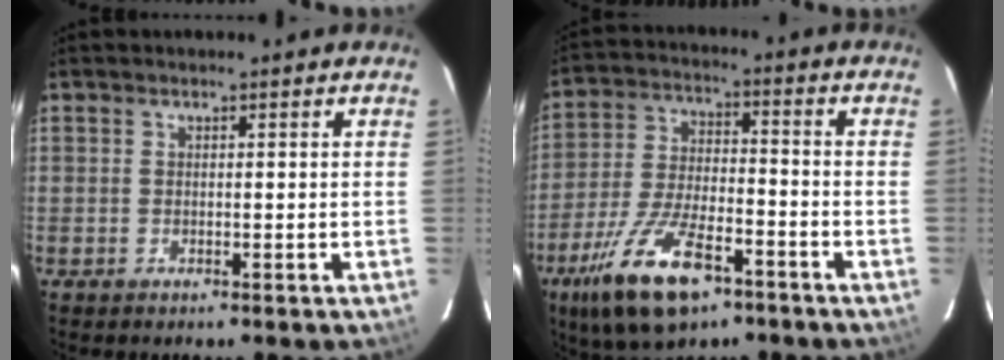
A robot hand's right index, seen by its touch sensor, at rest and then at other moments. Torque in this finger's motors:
{"motor_torque": [1.49, -0.65, 0.75, 0.17]}